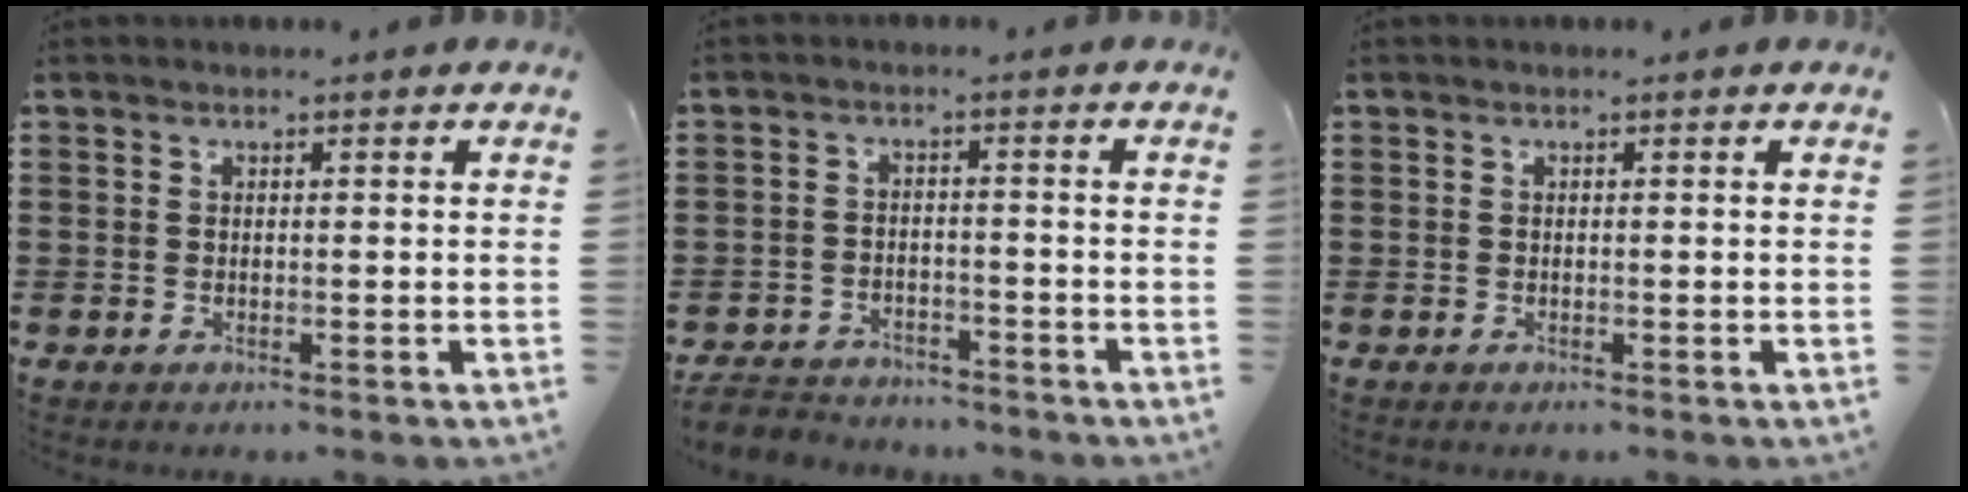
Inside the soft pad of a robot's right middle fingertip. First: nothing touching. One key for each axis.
{"total": 3.6, "fx": -3.5, "fy": 0.8, "fz": 0.0, "tx": -0.012, "ty": 0.000, "tz": -0.077}
{"total": 0.0}